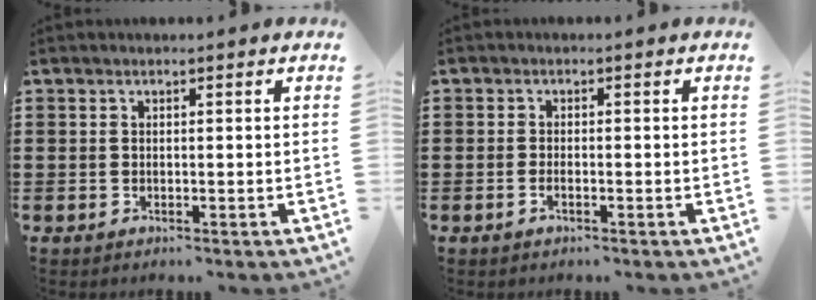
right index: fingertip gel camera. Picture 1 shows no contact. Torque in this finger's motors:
{"motor_torque": [-0.61, 0.92, -0.02, -0.01]}